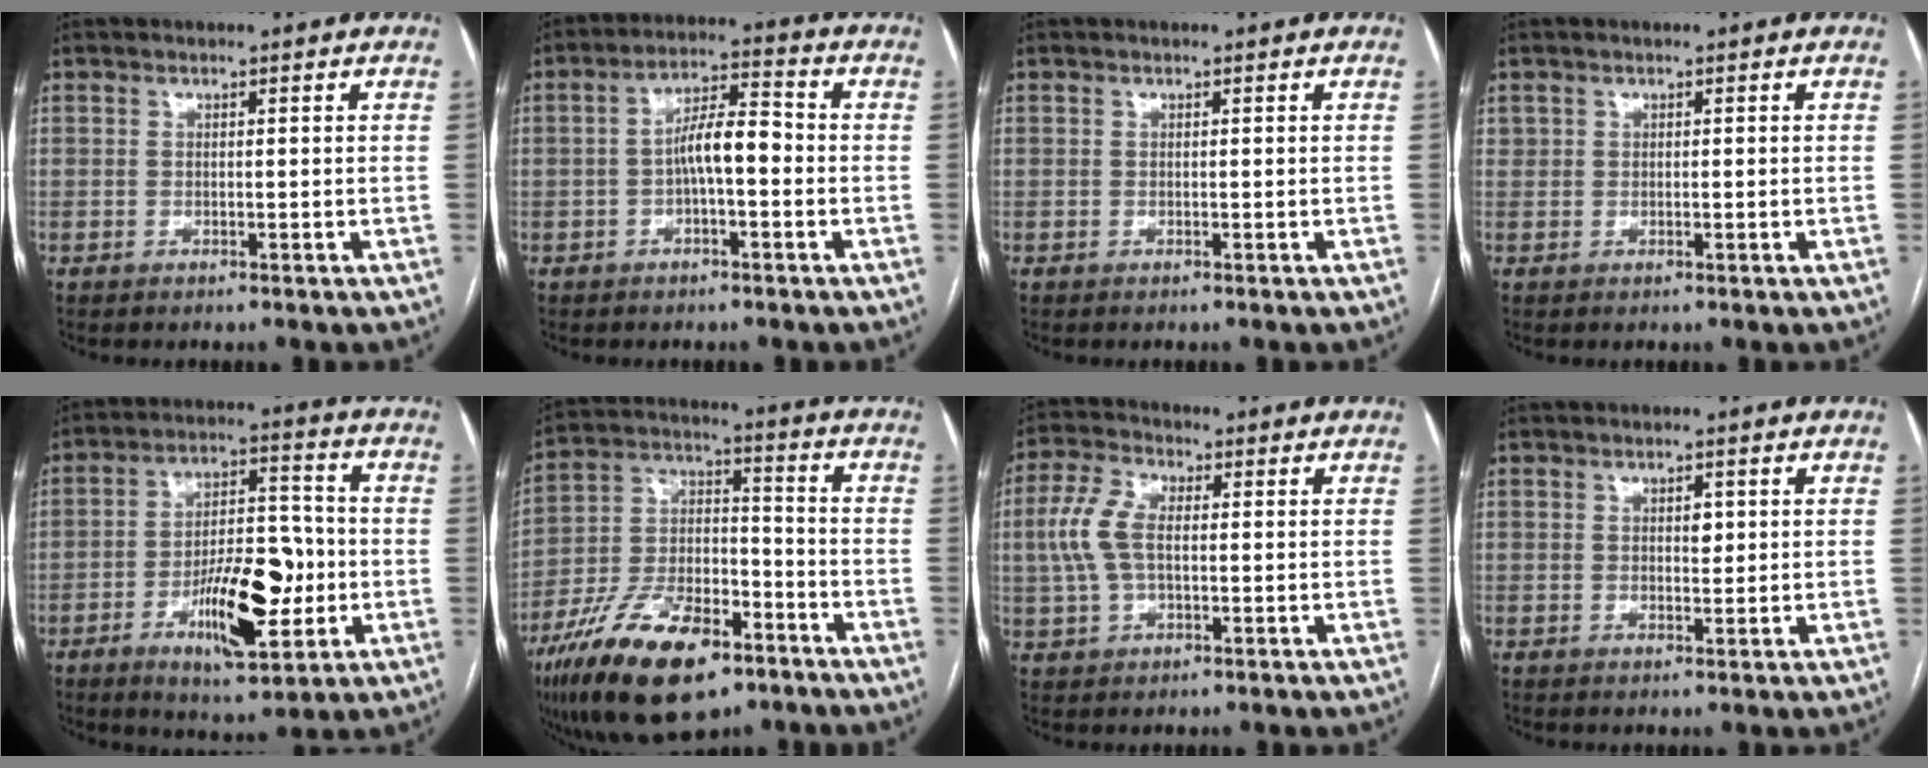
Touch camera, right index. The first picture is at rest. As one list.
[{"total": 6.7, "force": [-1.1, 1.9, 6.3], "torque": [-0.114, 0.024, -0.020]}, {"total": 0.0}, {"total": 0.6, "force": [0.2, 0.4, 0.4], "torque": [-0.012, 0.008, 0.008]}, {"total": 14.0, "force": [-4.1, 4.9, 12.5], "torque": [-0.206, 0.012, -0.061]}, {"total": 19.2, "force": [-12.2, 7.7, 12.7], "torque": [-0.257, 0.000, -0.216]}, {"total": 7.0, "force": [0.3, 3.6, 6.0], "torque": [-0.157, 0.019, 0.004]}, {"total": 1.7, "force": [0.5, 0.9, 1.3], "torque": [-0.020, -0.001, 0.008]}]